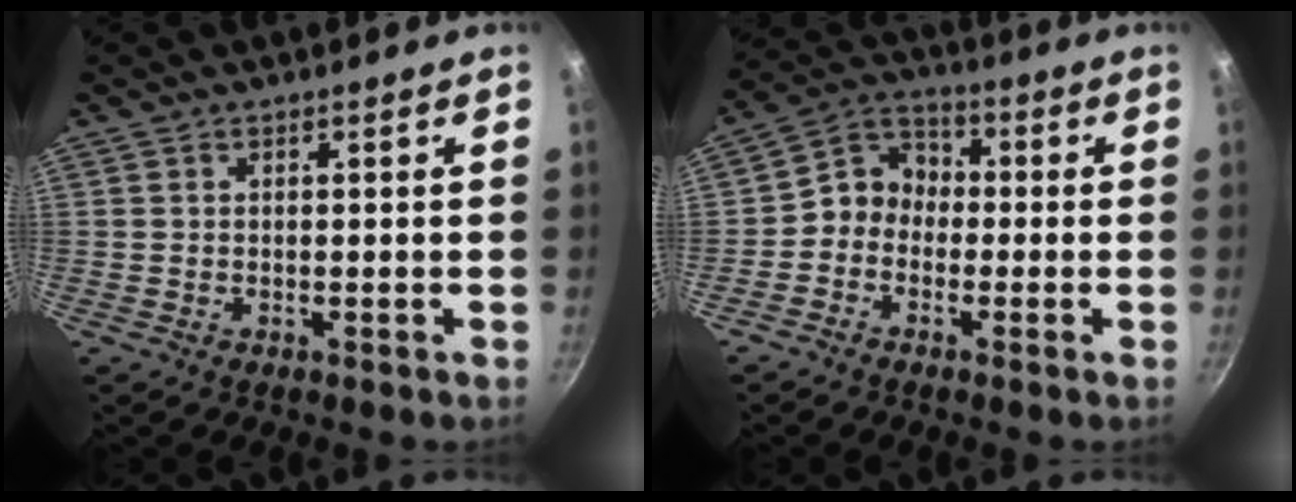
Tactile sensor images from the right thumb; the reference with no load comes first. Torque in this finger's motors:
{"motor_torque": [1.03, 1.06, 0.72, -0.51, 0.00]}